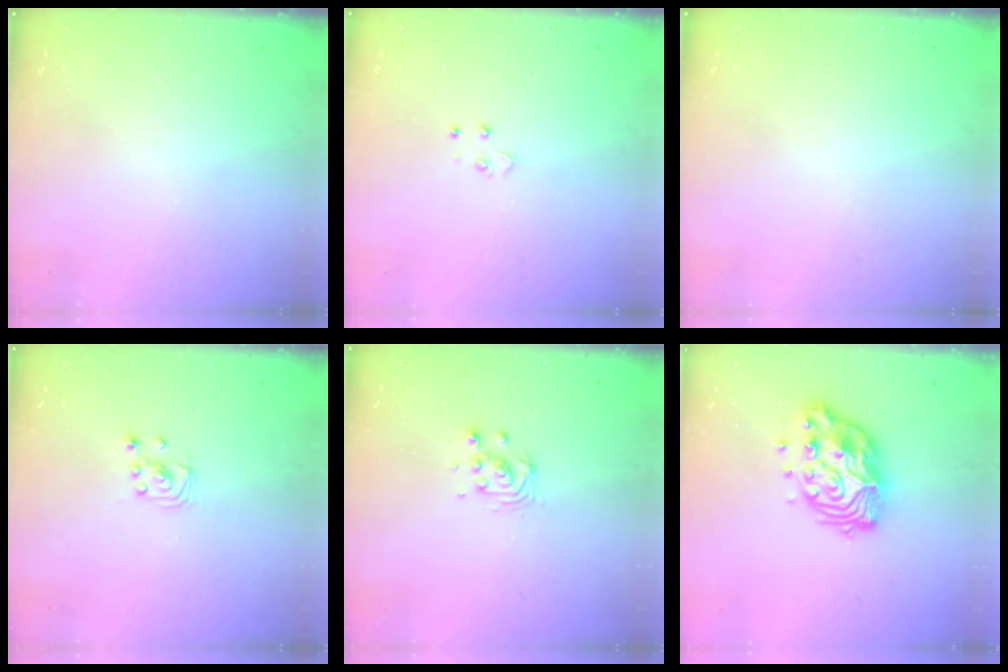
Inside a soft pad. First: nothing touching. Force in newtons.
{"total": 3.5, "press": 3.5, "slide": 0.3}
{"total": 0.0}
{"total": 2.2, "press": 2.2, "slide": 0.2}
{"total": 3.9, "press": 3.9, "slide": 0.3}
{"total": 13.5, "press": 13.4, "slide": 1.2}